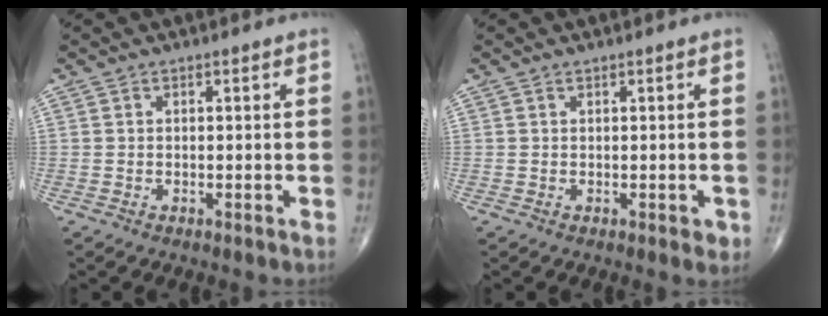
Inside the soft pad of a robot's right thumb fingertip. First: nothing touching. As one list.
[{"total": 1.3, "force": [0.0, 0.7, 1.1], "torque": [-0.011, -0.002, 0.002]}]